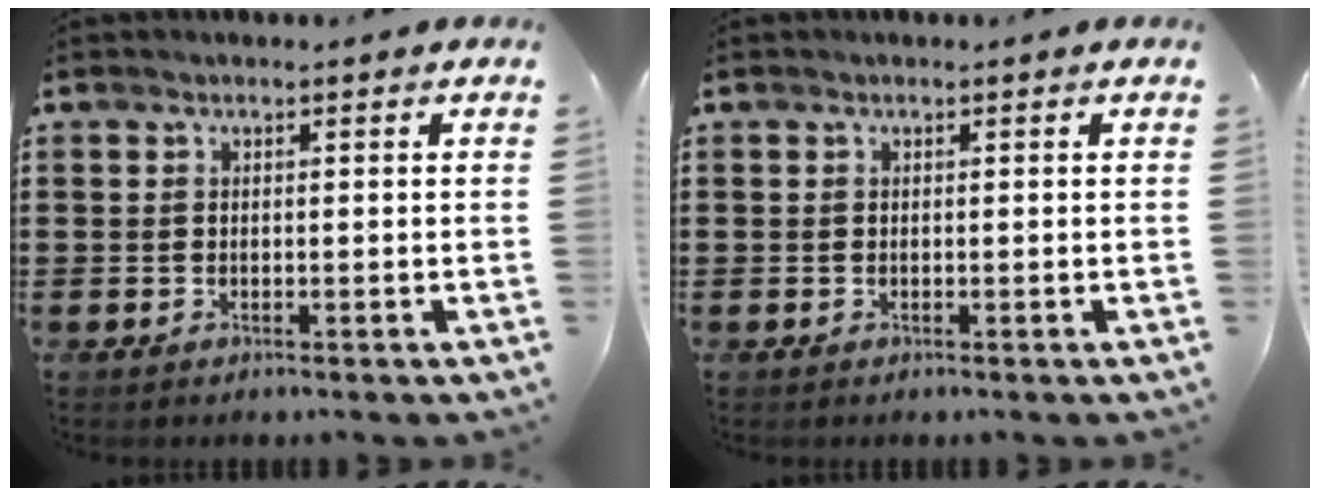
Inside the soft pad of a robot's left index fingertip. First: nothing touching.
{"total": 0.0}